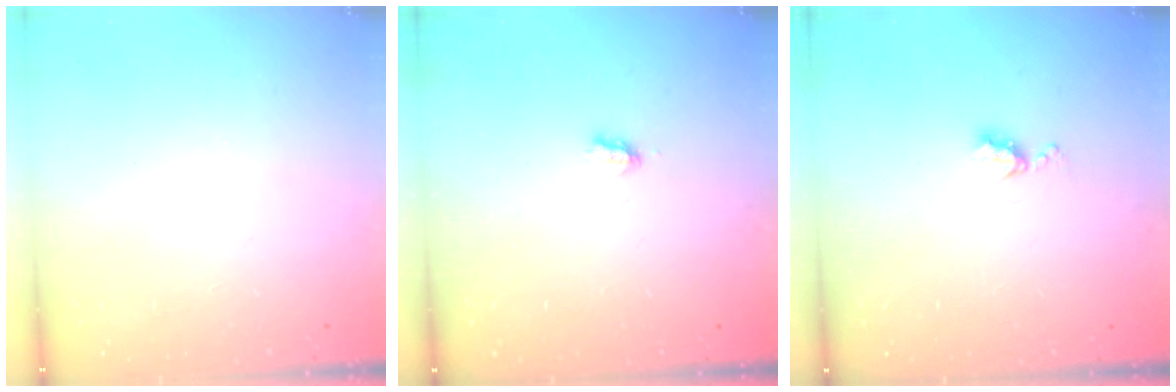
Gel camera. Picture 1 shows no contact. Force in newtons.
{"total": 1.7, "press": 1.7, "slide": 0.3}
{"total": 5.2, "press": 5.2, "slide": 0.5}